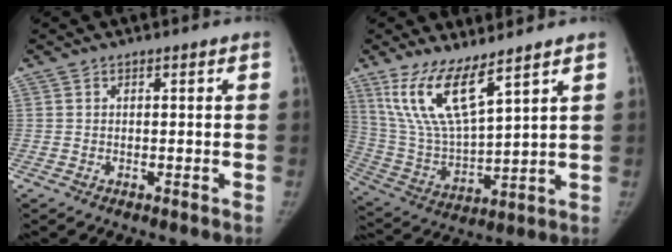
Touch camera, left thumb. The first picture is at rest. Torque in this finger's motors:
{"motor_torque": [0.40, -0.01, 1.71, -1.06, 0.53]}